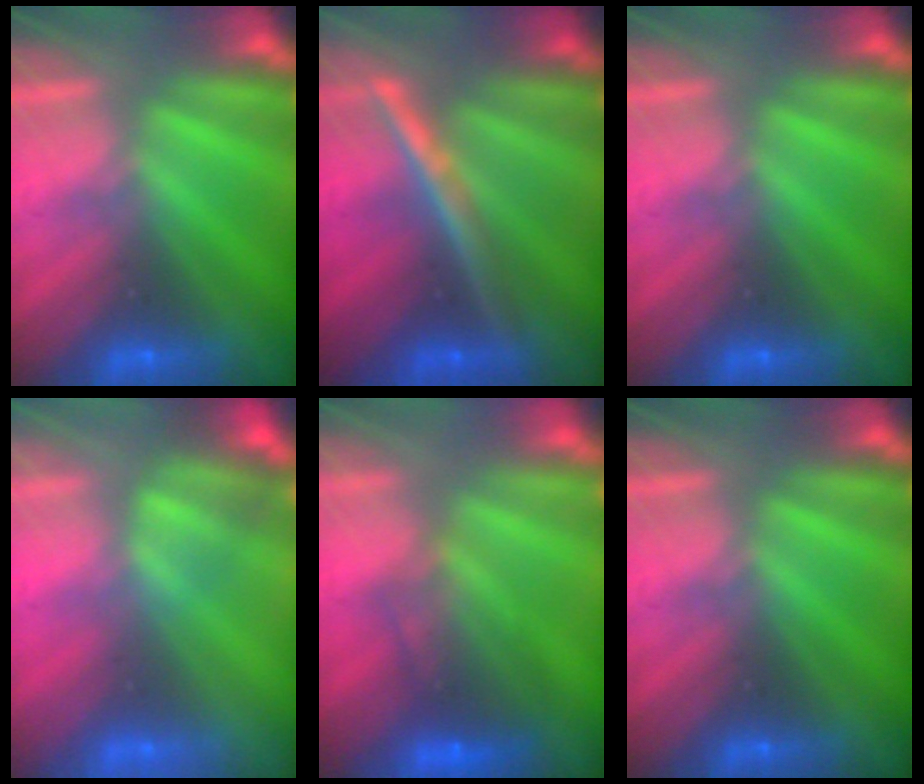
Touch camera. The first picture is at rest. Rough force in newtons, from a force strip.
{"total": 4.5}
{"total": 0.0}
{"total": 3.5}
{"total": 6.9}
{"total": 0.0}